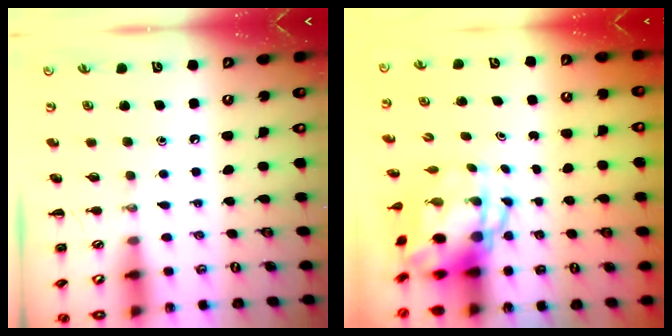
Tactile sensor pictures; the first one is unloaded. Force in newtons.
{"total": 5.7, "press": 5.5, "slide": 1.4}